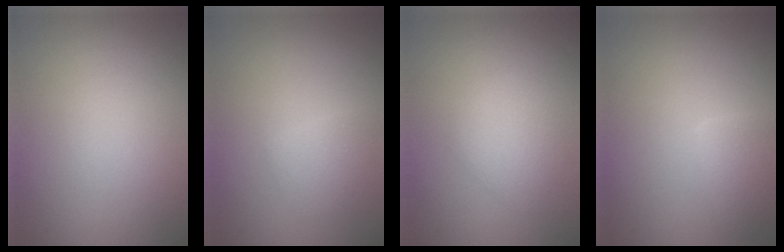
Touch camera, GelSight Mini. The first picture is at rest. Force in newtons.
{"total": 1.5, "press": 1.5, "slide": 0.2}
{"total": 2.1, "press": 2.1, "slide": 0.1}
{"total": 2.4, "press": 2.4, "slide": 0.1}